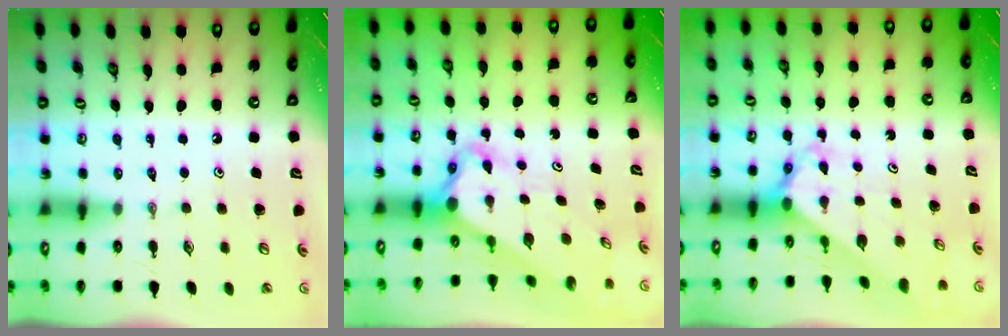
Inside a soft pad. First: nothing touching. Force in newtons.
{"total": 4.5, "press": 4.5, "slide": 0.5}
{"total": 2.5, "press": 2.5, "slide": 0.1}